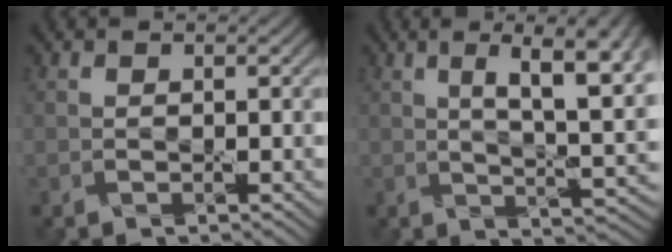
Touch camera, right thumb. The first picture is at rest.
{"total": 10.0, "force": [2.9, 3.1, 9.0], "torque": [-0.147, 0.004, 0.044]}